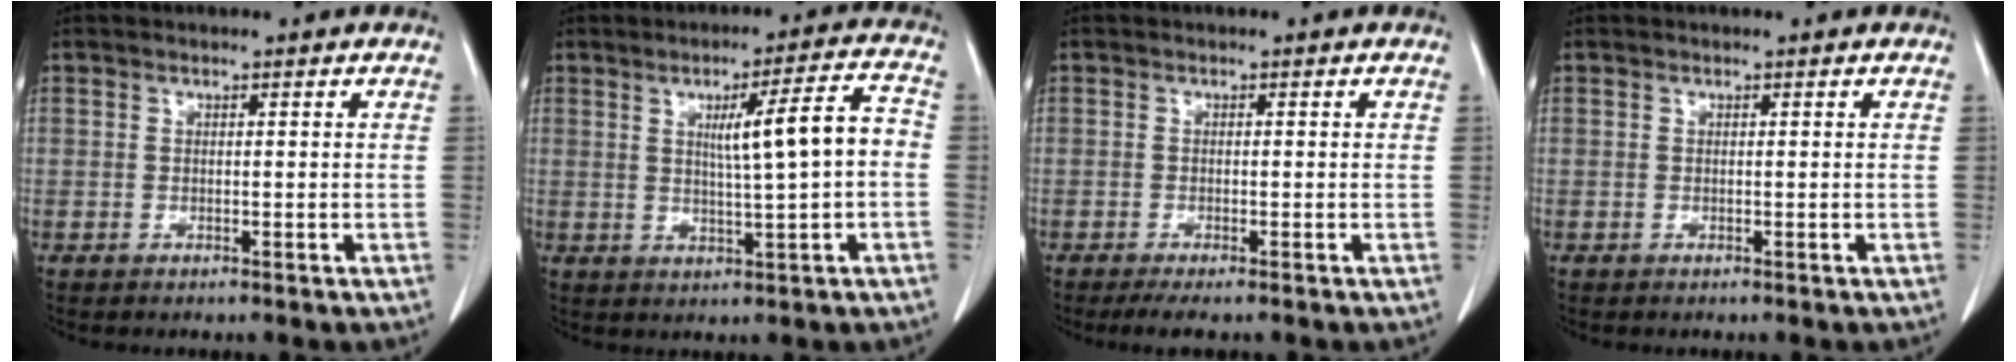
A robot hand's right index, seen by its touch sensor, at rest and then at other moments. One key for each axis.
{"total": 8.8, "fx": 0.5, "fy": 0.2, "fz": 8.7, "tx": -0.131, "ty": 0.013, "tz": 0.008}
{"total": 2.7, "fx": -2.1, "fy": 0.1, "fz": 1.7, "tx": -0.028, "ty": -0.008, "tz": -0.037}
{"total": 0.0}